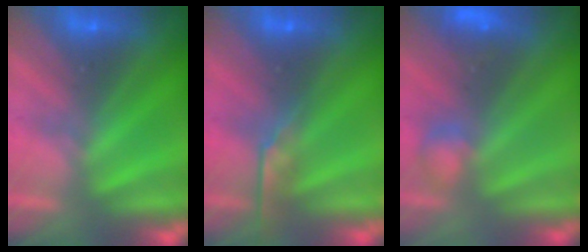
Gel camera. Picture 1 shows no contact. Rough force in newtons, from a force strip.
{"total": 2.8}
{"total": 2.8}